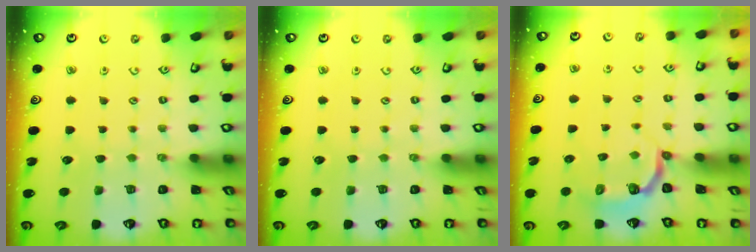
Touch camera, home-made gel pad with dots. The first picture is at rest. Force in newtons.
{"total": 0.0}
{"total": 4.0, "press": 3.2, "slide": 2.4}